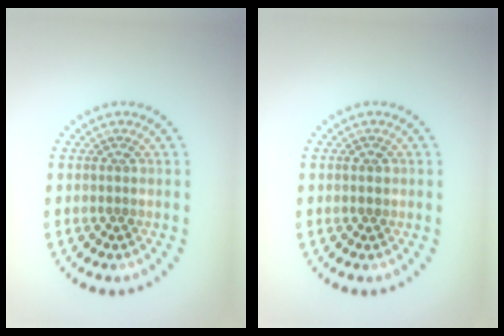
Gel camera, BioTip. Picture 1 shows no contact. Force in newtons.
{"total": 1.1, "press": 1.1, "slide": 0.1}